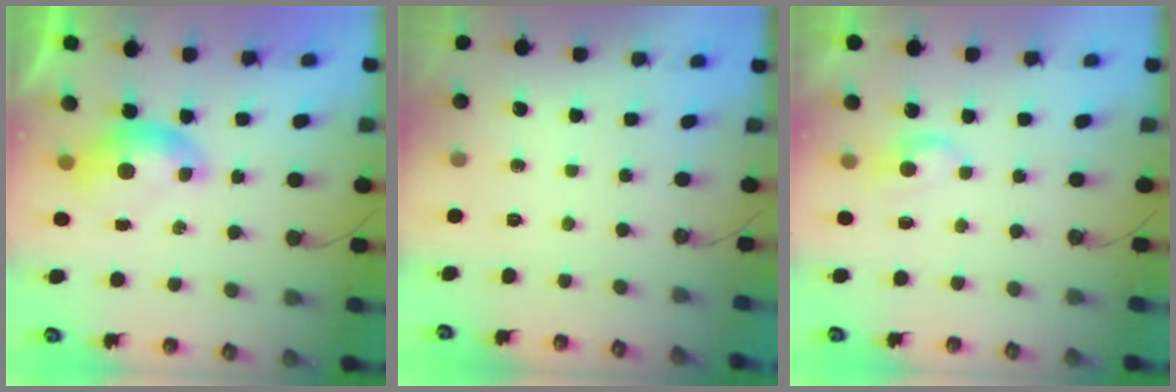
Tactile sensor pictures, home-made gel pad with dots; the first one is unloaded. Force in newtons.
{"total": 0.0}
{"total": 1.1, "press": 1.0, "slide": 0.4}